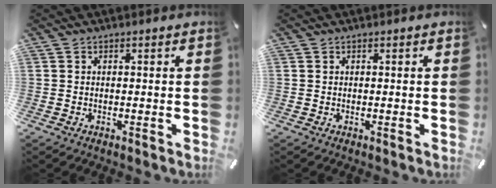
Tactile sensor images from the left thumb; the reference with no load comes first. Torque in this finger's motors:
{"motor_torque": [0.00, 0.00, -0.03, -0.02, 0.00]}